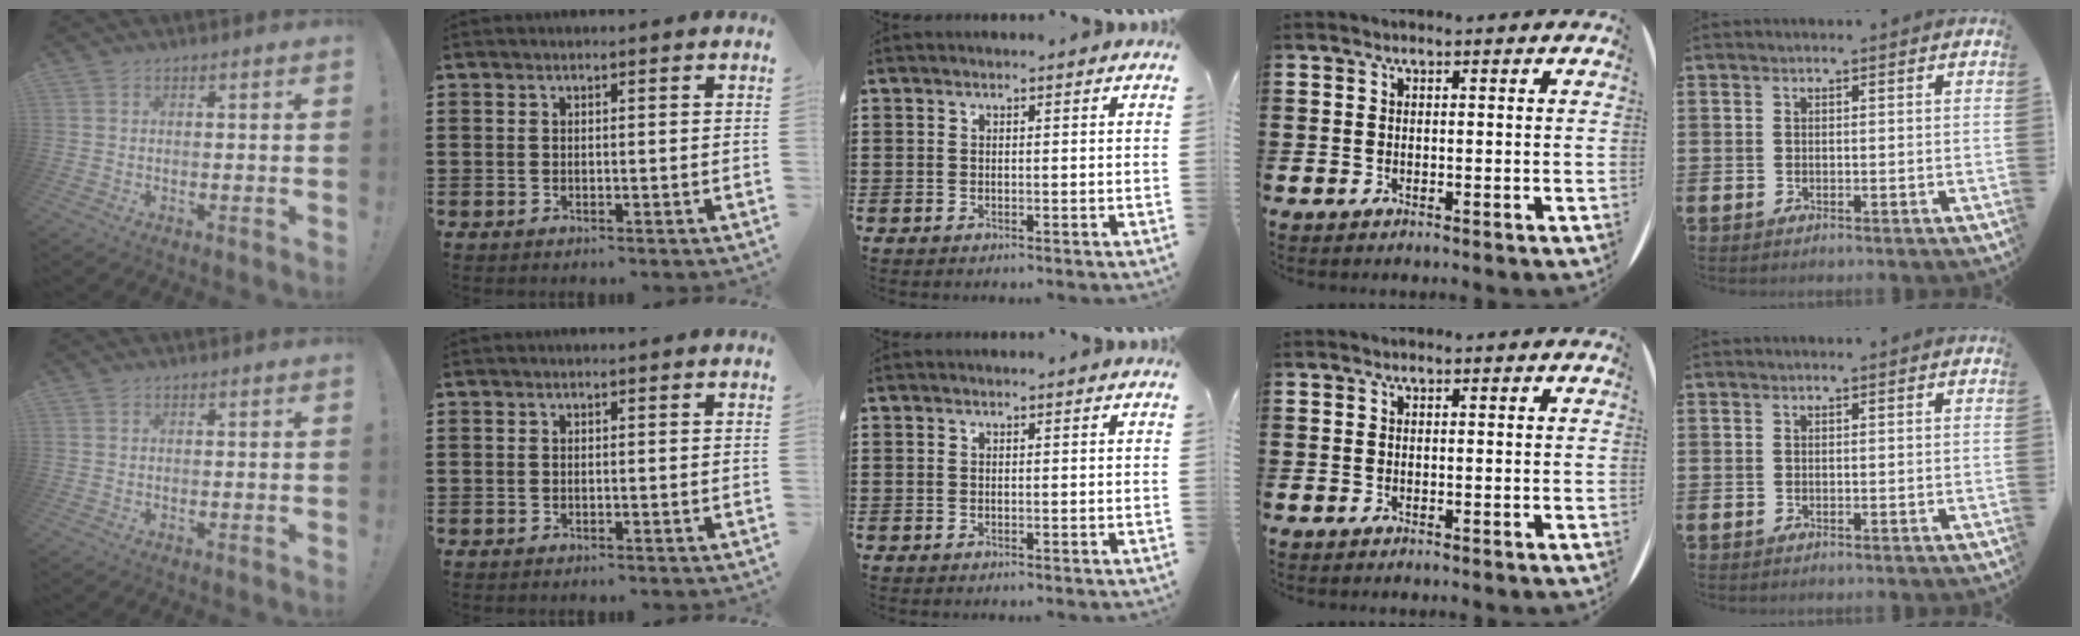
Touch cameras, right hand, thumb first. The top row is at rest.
{}